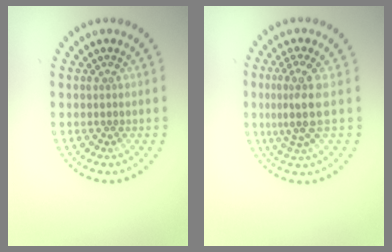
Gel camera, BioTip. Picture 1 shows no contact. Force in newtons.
{"total": 3.2, "press": 2.5, "slide": 1.9}